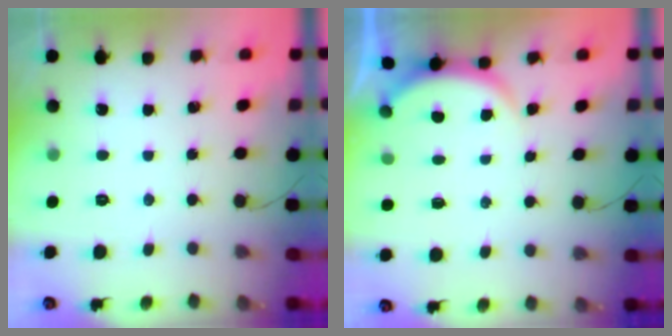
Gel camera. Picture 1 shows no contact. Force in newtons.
{"total": 2.9, "press": 2.8, "slide": 0.6}